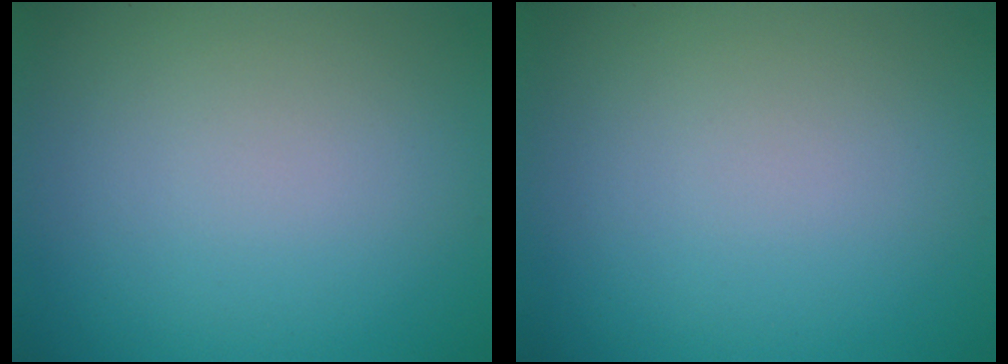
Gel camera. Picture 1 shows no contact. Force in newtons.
{"total": 0.0}